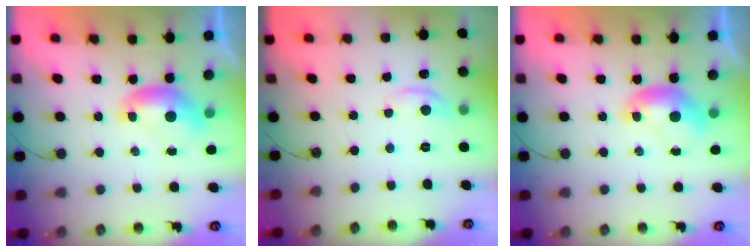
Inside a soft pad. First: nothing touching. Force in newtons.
{"total": 2.8, "press": 2.7, "slide": 0.5}
{"total": 0.0}